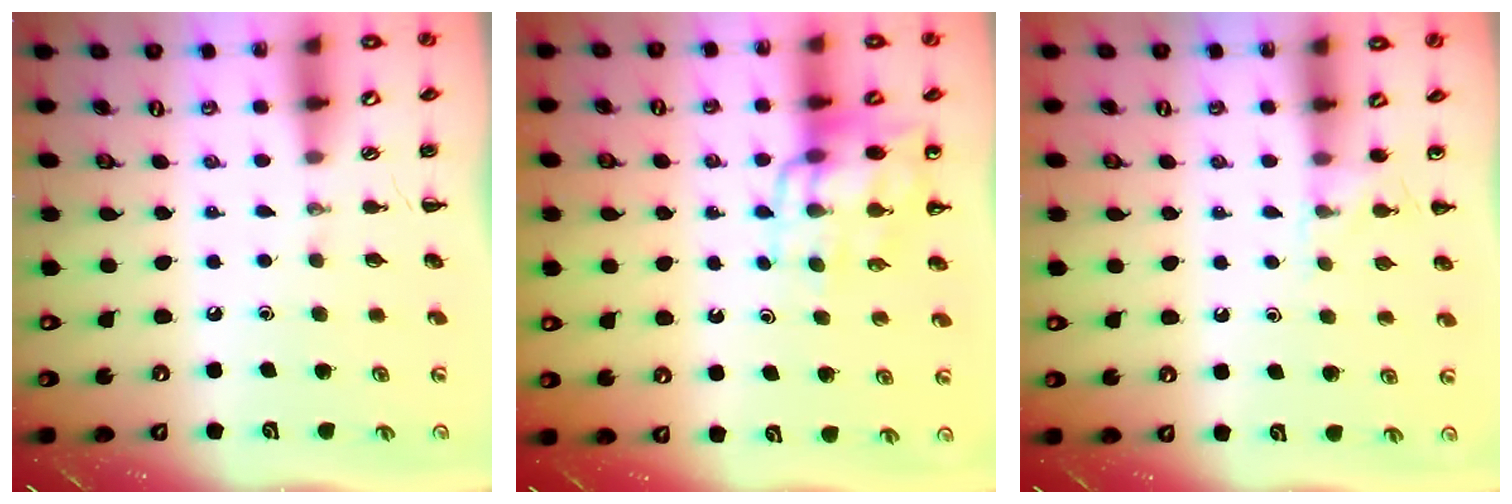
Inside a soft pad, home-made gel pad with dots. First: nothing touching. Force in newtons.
{"total": 11.6, "press": 11.2, "slide": 3.1}
{"total": 5.9, "press": 5.6, "slide": 1.8}